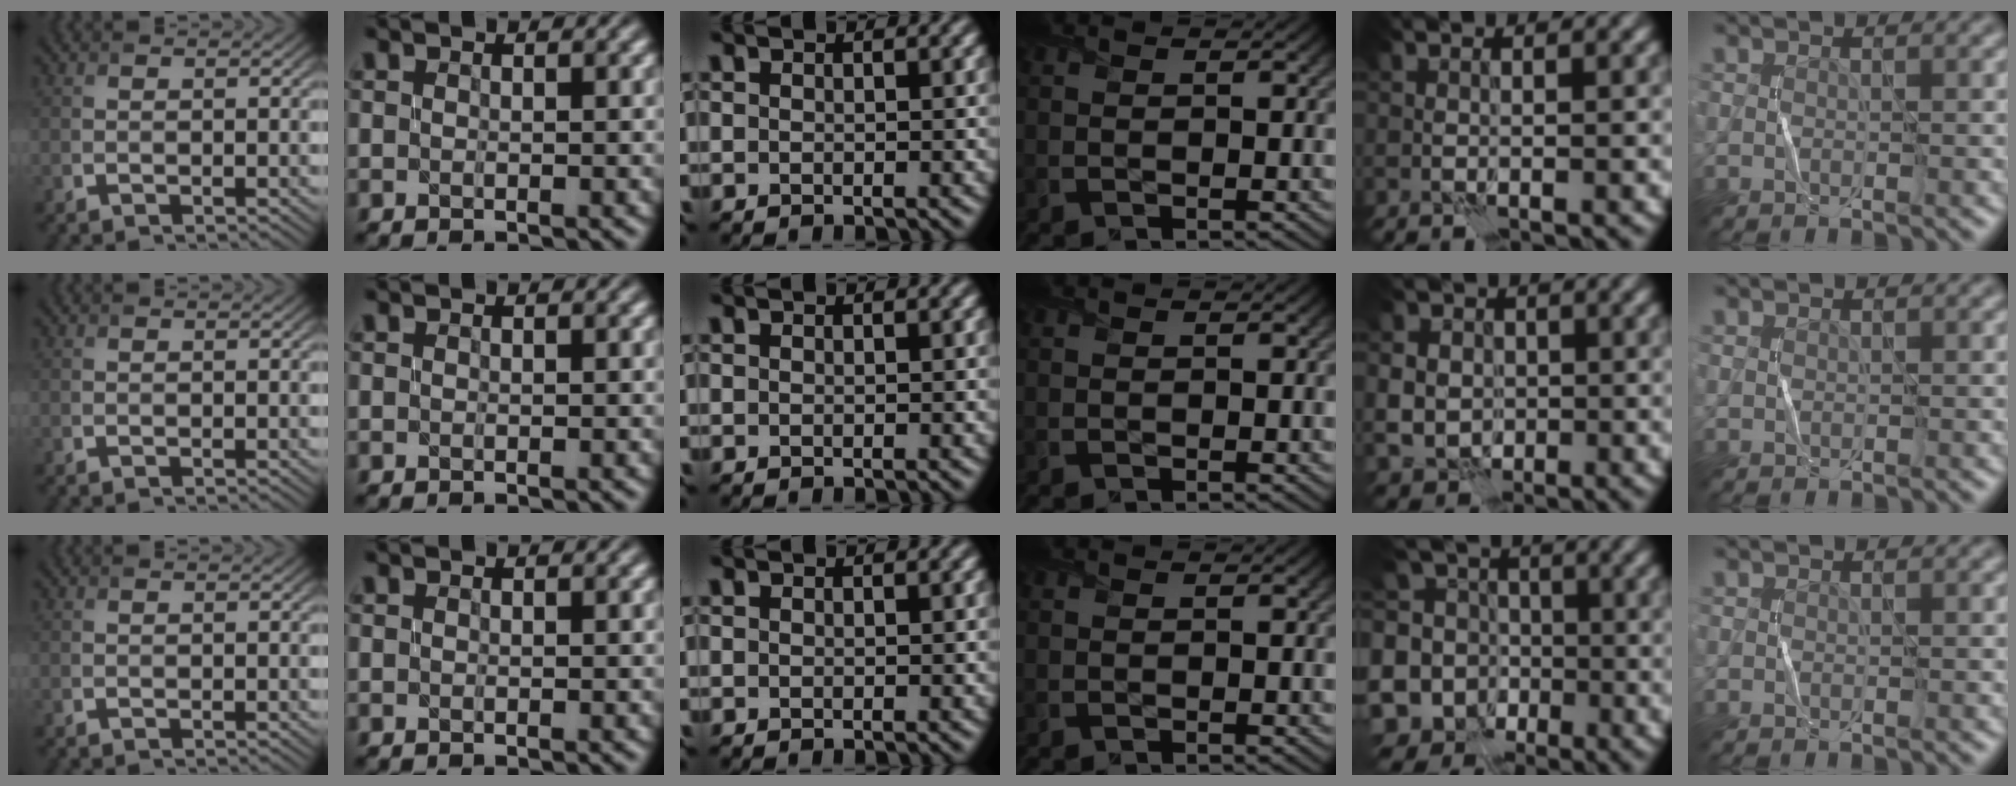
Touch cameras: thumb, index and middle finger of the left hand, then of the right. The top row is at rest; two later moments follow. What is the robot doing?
{"motion": "fold", "object": "scarf"}